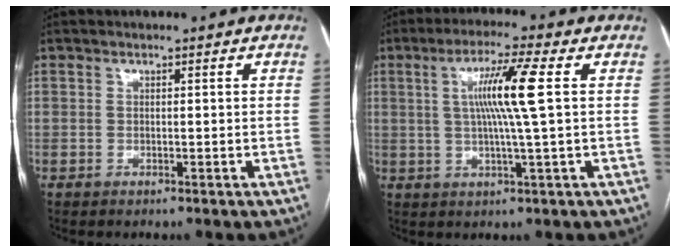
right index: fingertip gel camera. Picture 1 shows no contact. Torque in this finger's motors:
{"motor_torque": [1.35, 0.49, 0.38, 0.18]}